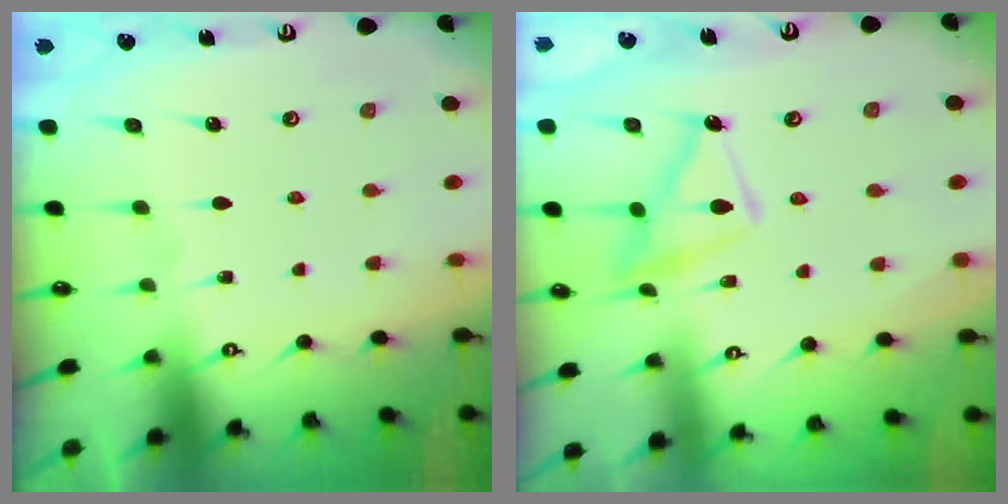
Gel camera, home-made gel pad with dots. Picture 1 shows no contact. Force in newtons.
{"total": 13.6, "press": 13.5, "slide": 1.1}